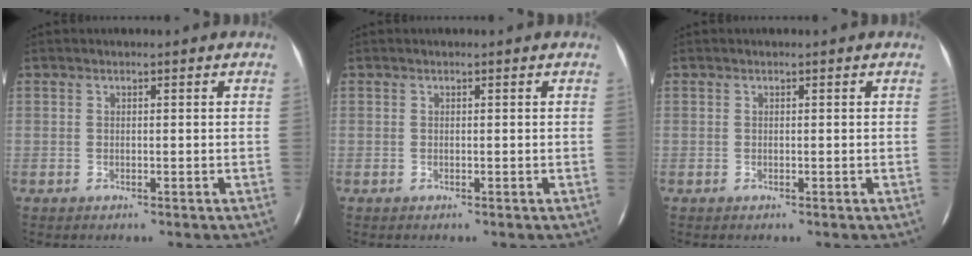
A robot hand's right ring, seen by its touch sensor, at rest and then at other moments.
{"total": 0.0}
{"total": 0.0}